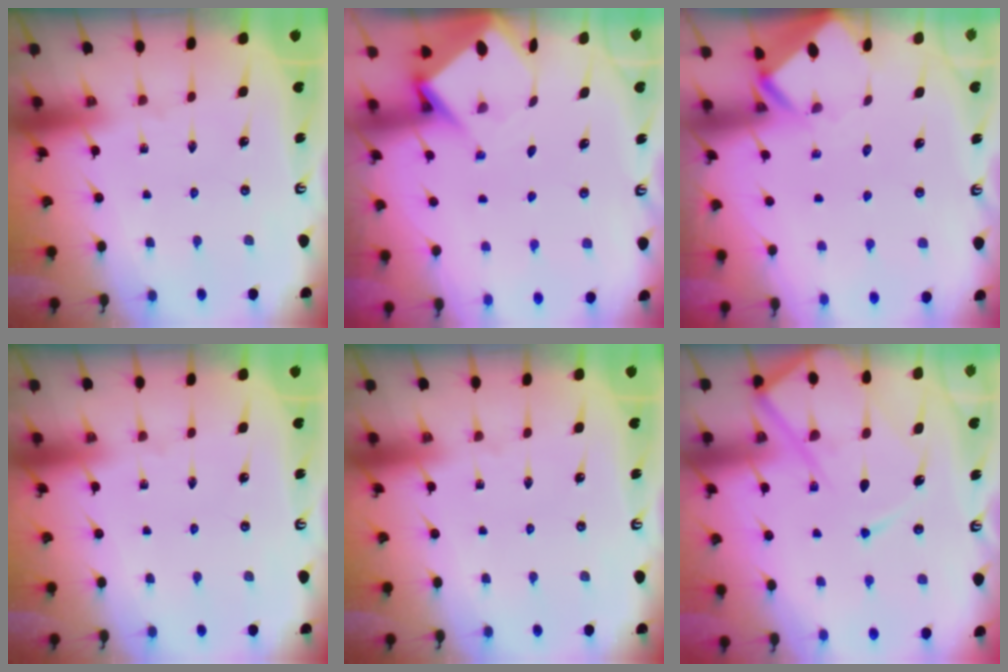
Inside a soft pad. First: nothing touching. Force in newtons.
{"total": 5.9, "press": 5.9, "slide": 0.5}
{"total": 2.7, "press": 2.7, "slide": 0.2}
{"total": 0.0}
{"total": 0.0}
{"total": 14.2, "press": 14.1, "slide": 1.4}